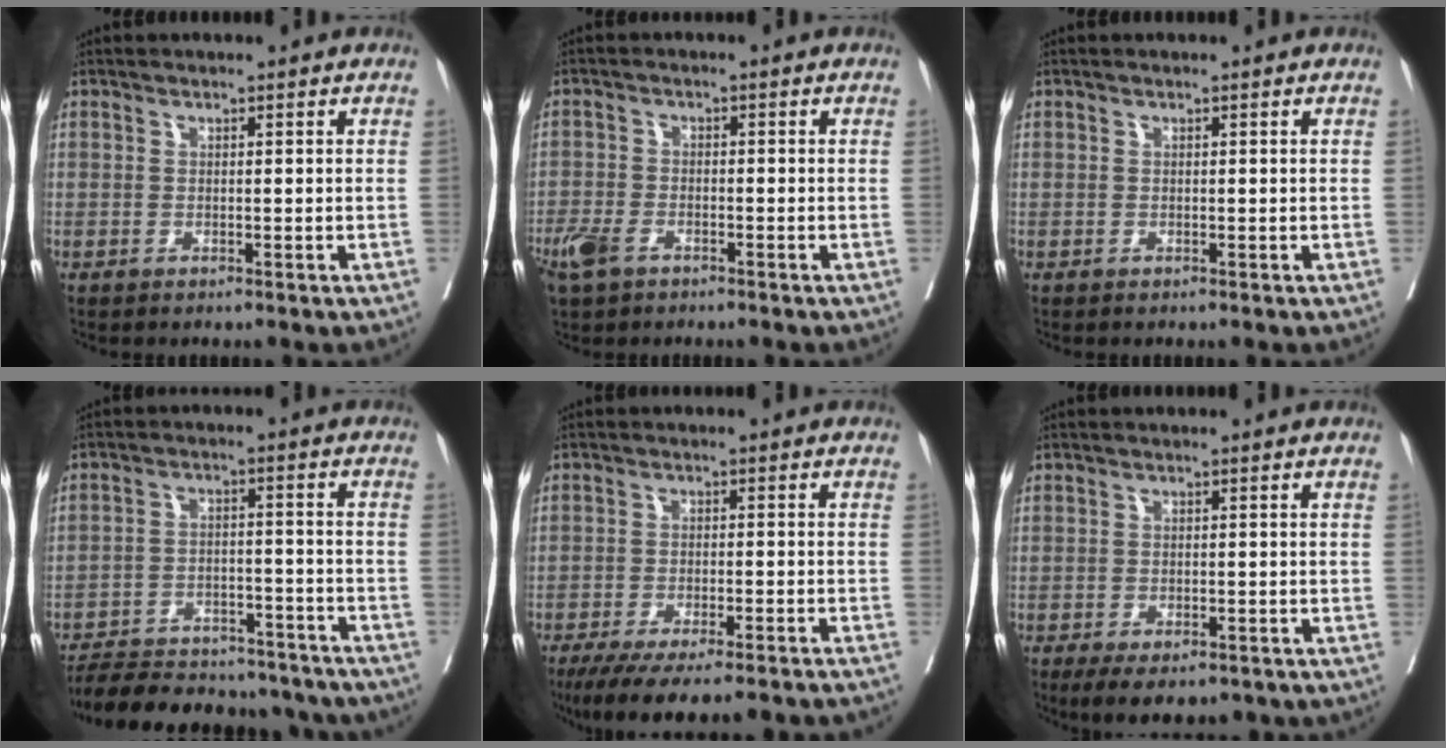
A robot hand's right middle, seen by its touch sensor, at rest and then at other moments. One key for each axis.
{"total": 5.1, "fx": -3.3, "fy": 2.6, "fz": 2.9, "tx": -0.064, "ty": -0.005, "tz": -0.061}
{"total": 0.0}
{"total": 23.7, "fx": -21.4, "fy": 6.3, "fz": 8.1, "tx": -0.141, "ty": -0.008, "tz": -0.289}
{"total": 16.4, "fx": -14.0, "fy": 1.8, "fz": 8.4, "tx": -0.106, "ty": -0.029, "tz": -0.193}
{"total": 8.1, "fx": -5.9, "fy": 3.4, "fz": 4.5, "tx": -0.055, "ty": -0.005, "tz": -0.081}